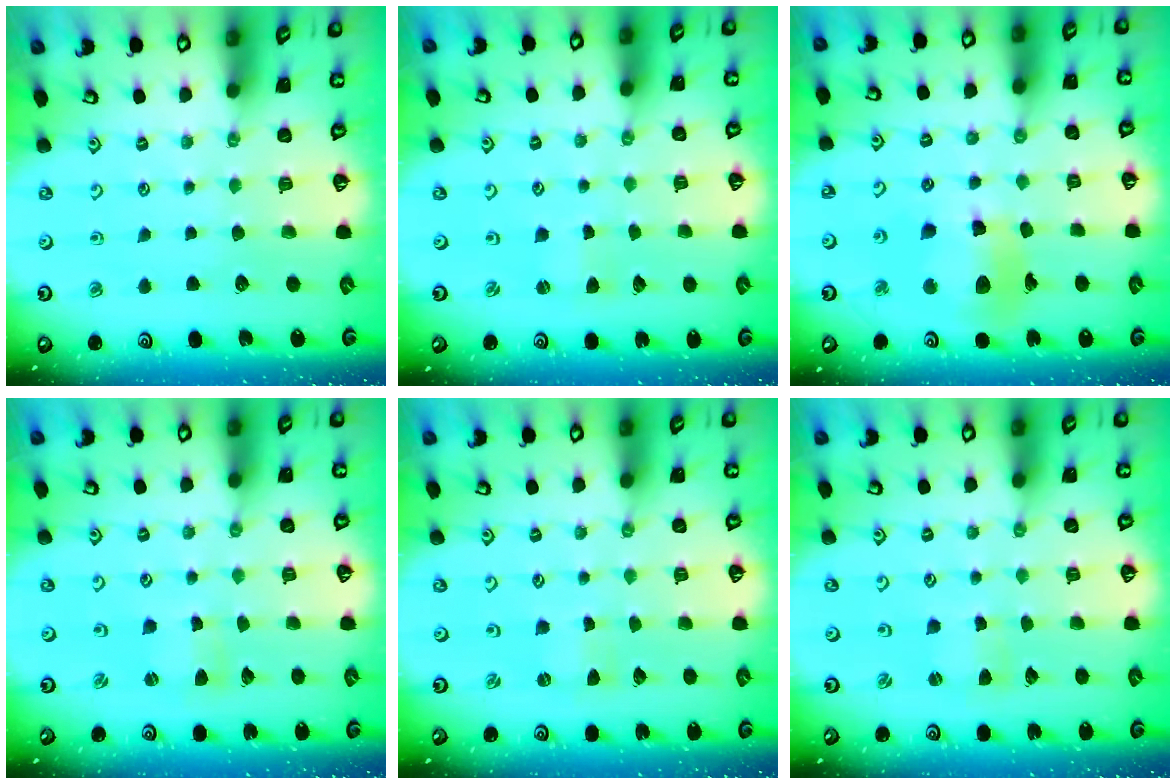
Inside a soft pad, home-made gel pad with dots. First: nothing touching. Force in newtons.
{"total": 1.2, "press": 1.2, "slide": 0.2}
{"total": 14.4, "press": 14.2, "slide": 2.0}
{"total": 0.8, "press": 0.8, "slide": 0.1}
{"total": 0.0}
{"total": 1.2, "press": 1.2, "slide": 0.1}